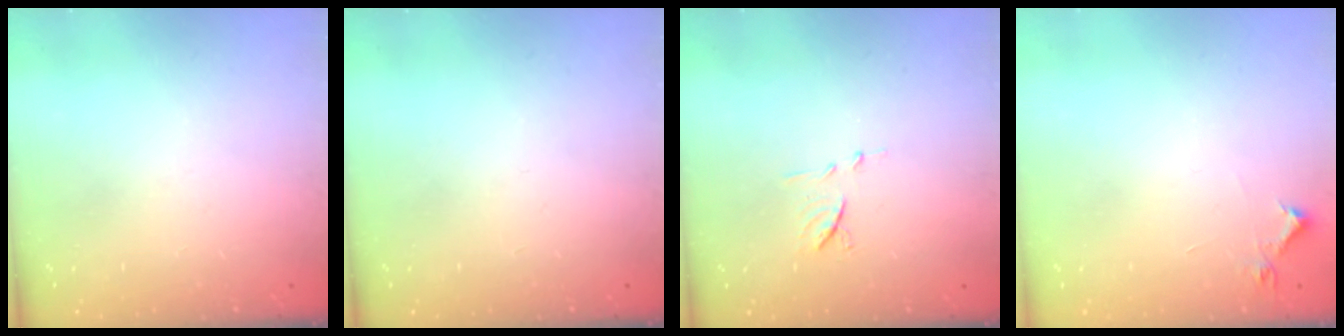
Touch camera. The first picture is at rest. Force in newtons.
{"total": 0.0}
{"total": 7.0, "press": 7.0, "slide": 0.6}
{"total": 3.9, "press": 3.8, "slide": 0.6}